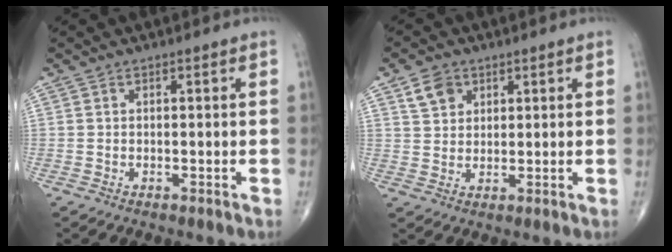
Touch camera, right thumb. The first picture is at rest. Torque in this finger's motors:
{"motor_torque": [-0.39, 0.48, 0.02, 0.12, 0.09]}